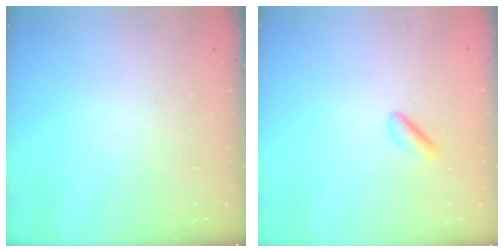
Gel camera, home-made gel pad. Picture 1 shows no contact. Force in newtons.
{"total": 1.8, "press": 1.5, "slide": 0.9}